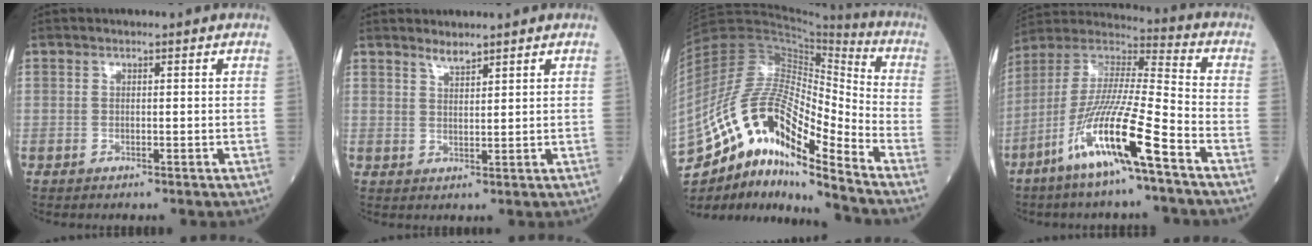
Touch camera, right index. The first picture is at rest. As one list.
[{"total": 2.1, "force": [2.0, 0.1, 0.6], "torque": [-0.015, -0.004, 0.039]}, {"total": 20.6, "force": [-13.2, 4.5, 15.2], "torque": [-0.319, 0.017, -0.235]}, {"total": 16.0, "force": [-8.3, 0.3, 13.8], "torque": [-0.278, -0.022, -0.161]}]